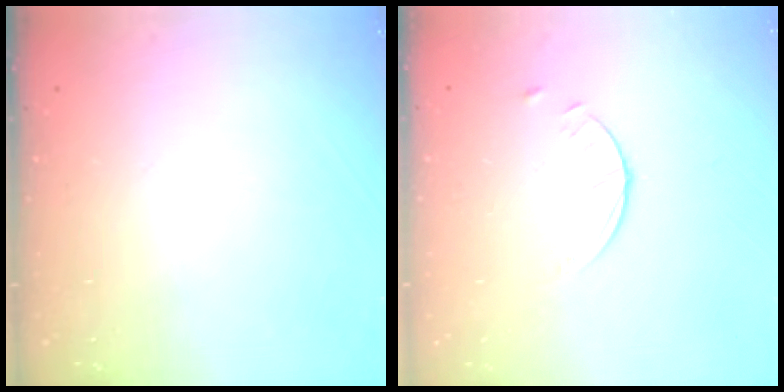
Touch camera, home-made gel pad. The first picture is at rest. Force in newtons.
{"total": 0.9, "press": 0.9, "slide": 0.1}